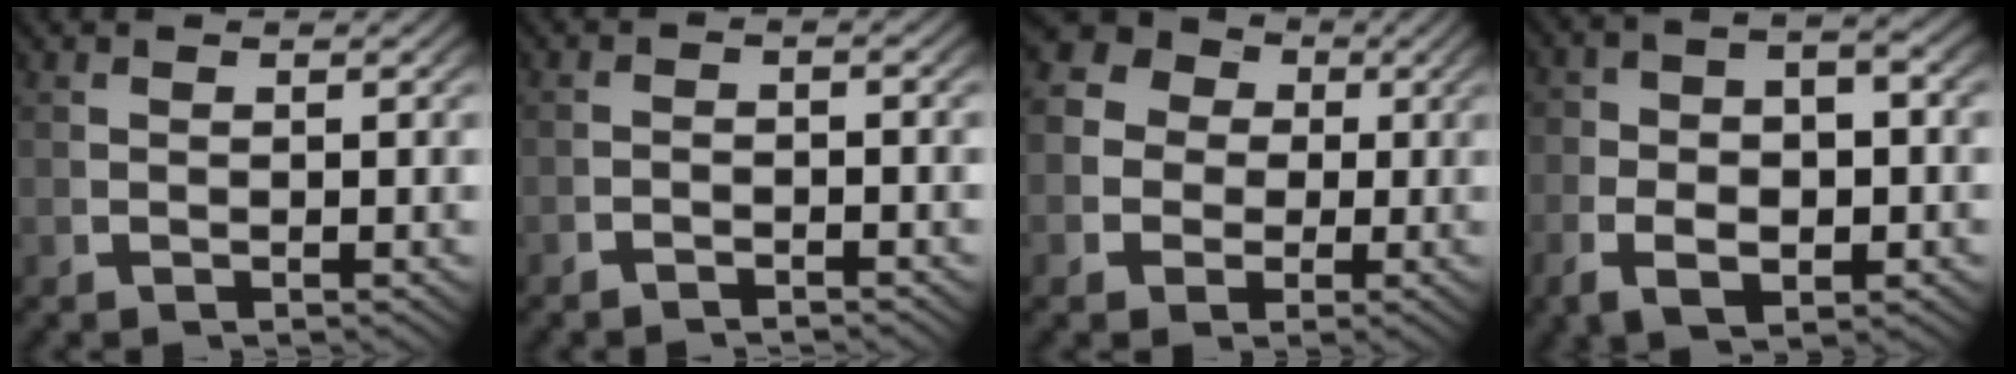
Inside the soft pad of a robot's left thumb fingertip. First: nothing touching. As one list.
[{"total": 1.5, "force": [-1.5, 0.1, 0.2], "torque": [0.000, -0.001, -0.031]}, {"total": 10.4, "force": [2.3, 8.9, 4.9], "torque": [-0.101, 0.006, 0.021]}, {"total": 5.2, "force": [-1.1, 2.8, 4.2], "torque": [-0.073, -0.009, -0.013]}]